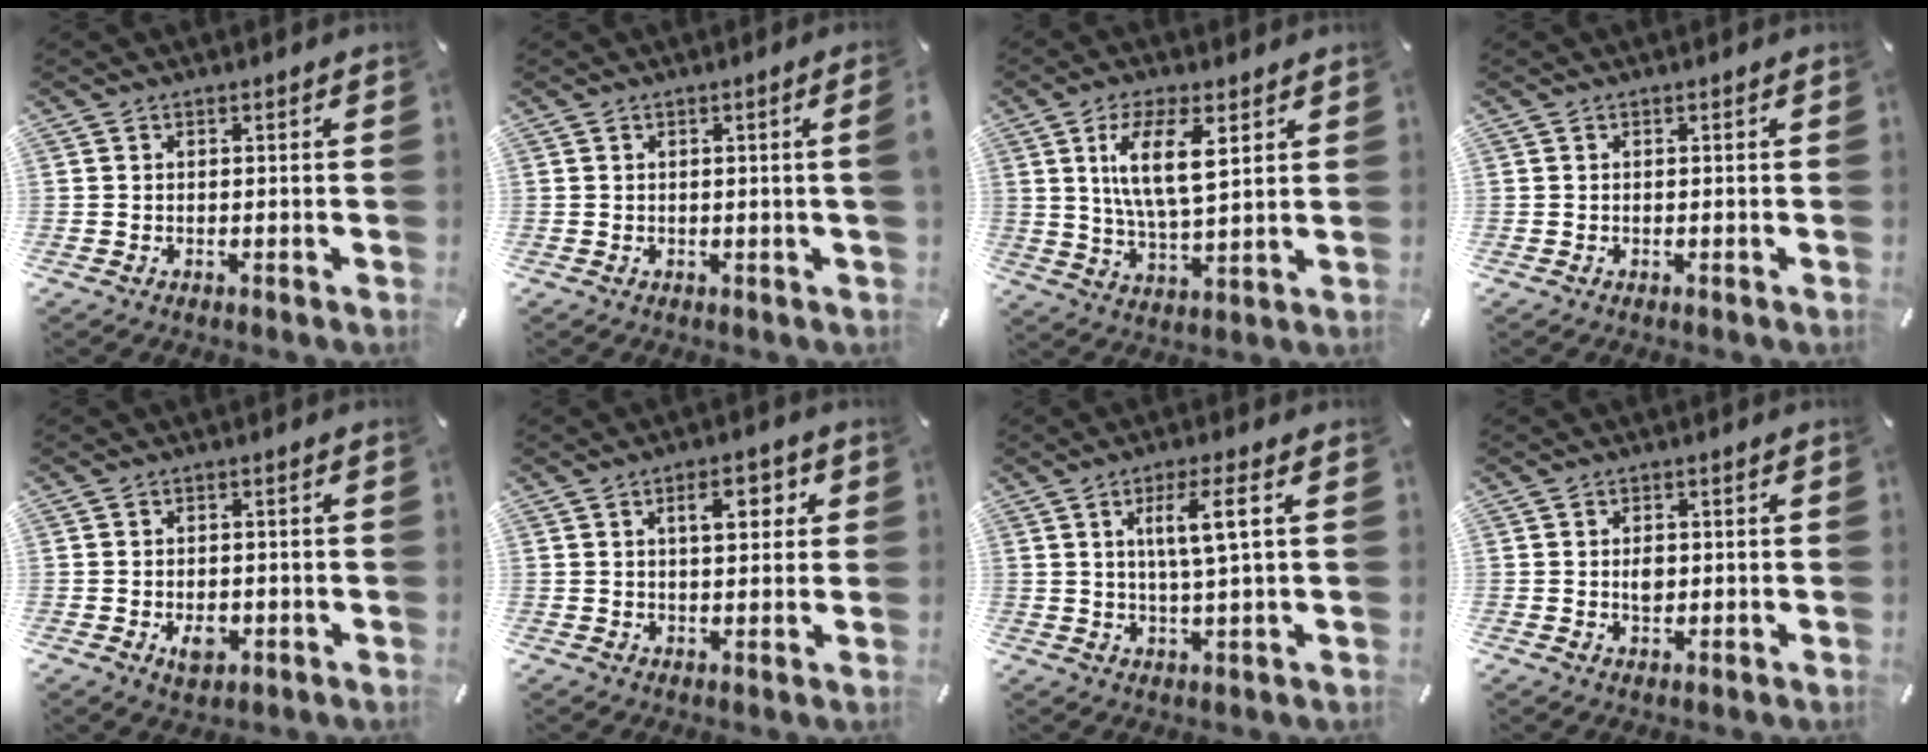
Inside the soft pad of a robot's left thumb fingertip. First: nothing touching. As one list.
[{"total": 2.9, "force": [0.3, -0.3, 2.9], "torque": [-0.049, -0.008, 0.004]}, {"total": 12.0, "force": [4.8, 4.4, 10.1], "torque": [-0.187, -0.005, 0.080]}, {"total": 0.0}, {"total": 4.5, "force": [-1.2, 3.0, 3.1], "torque": [-0.056, 0.000, -0.022]}, {"total": 7.1, "force": [2.7, 3.0, 5.8], "torque": [-0.083, -0.006, 0.037]}, {"total": 7.9, "force": [2.2, 0.3, 7.6], "torque": [-0.151, 0.003, 0.030]}, {"total": 2.7, "force": [0.2, 1.9, 1.9], "torque": [-0.024, -0.003, 0.000]}]